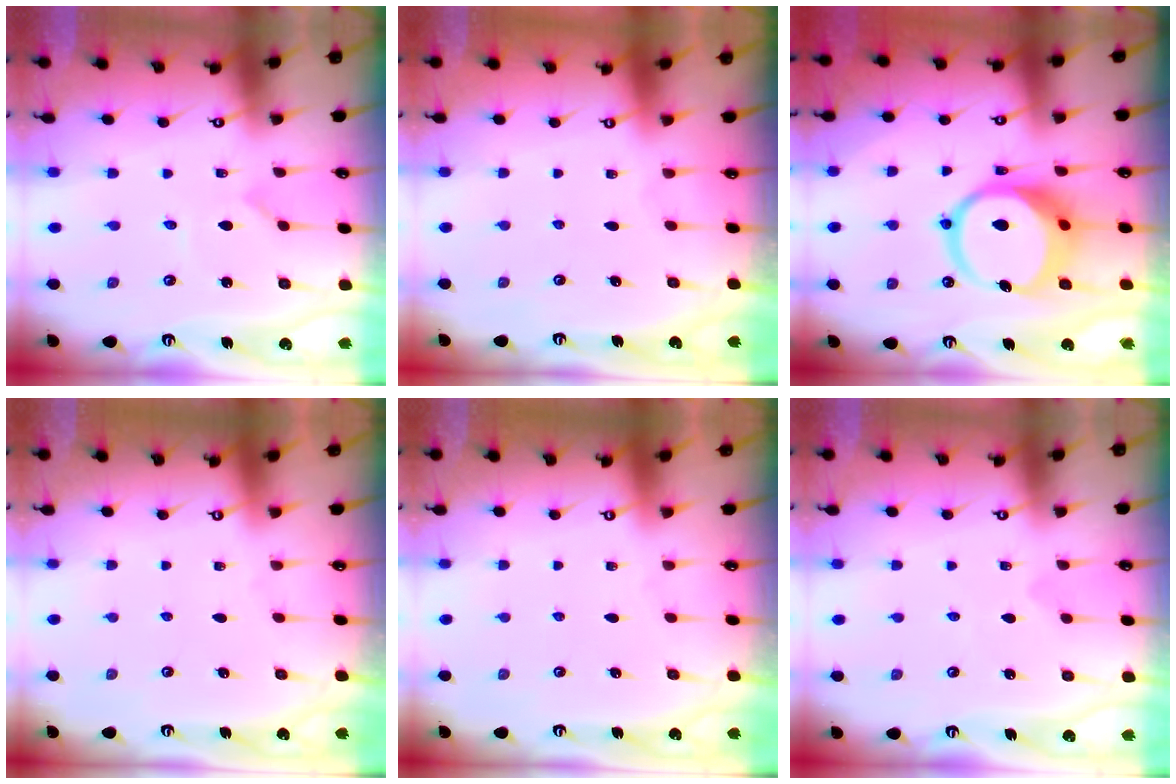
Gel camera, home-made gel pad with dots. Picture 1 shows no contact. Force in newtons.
{"total": 0.0}
{"total": 14.1, "press": 14.0, "slide": 1.7}
{"total": 0.0}
{"total": 0.0}
{"total": 1.9, "press": 1.8, "slide": 0.3}